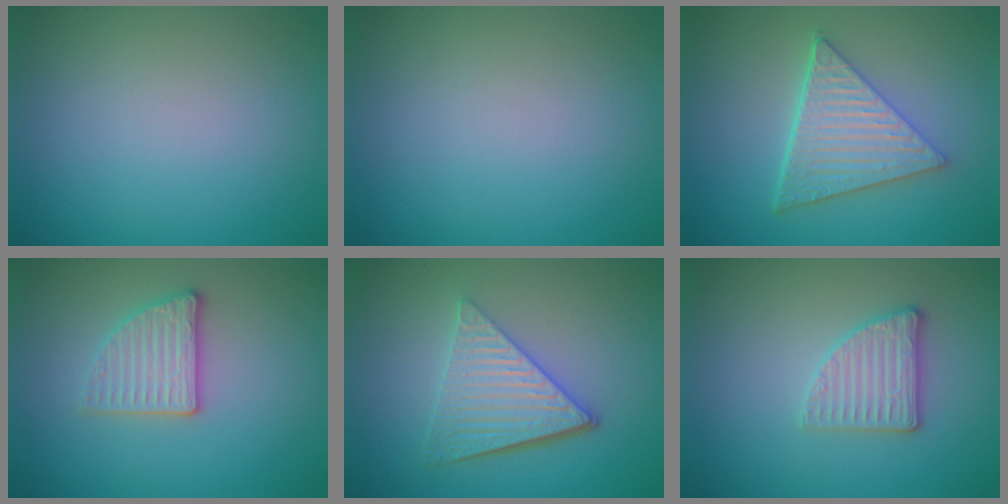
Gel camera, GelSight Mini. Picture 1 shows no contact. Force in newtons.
{"total": 0.0}
{"total": 5.9, "press": 4.4, "slide": 4.0}
{"total": 2.9, "press": 2.7, "slide": 1.1}
{"total": 5.8, "press": 4.1, "slide": 4.1}
{"total": 2.8, "press": 2.7, "slide": 0.8}